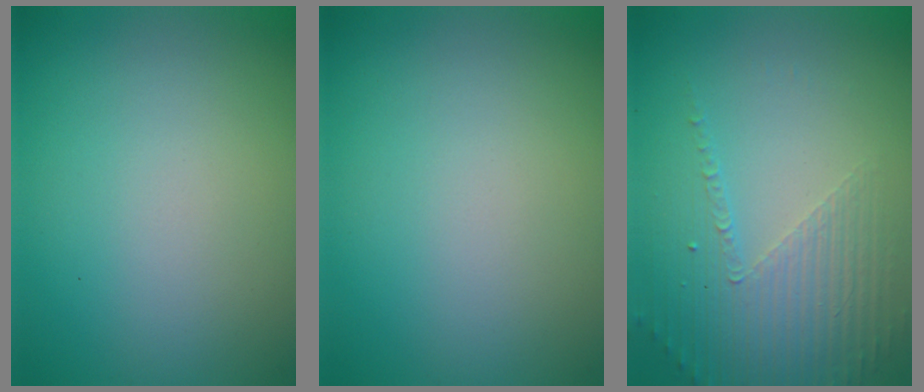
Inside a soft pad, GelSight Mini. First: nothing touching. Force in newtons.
{"total": 0.0}
{"total": 5.2, "press": 3.1, "slide": 4.1}